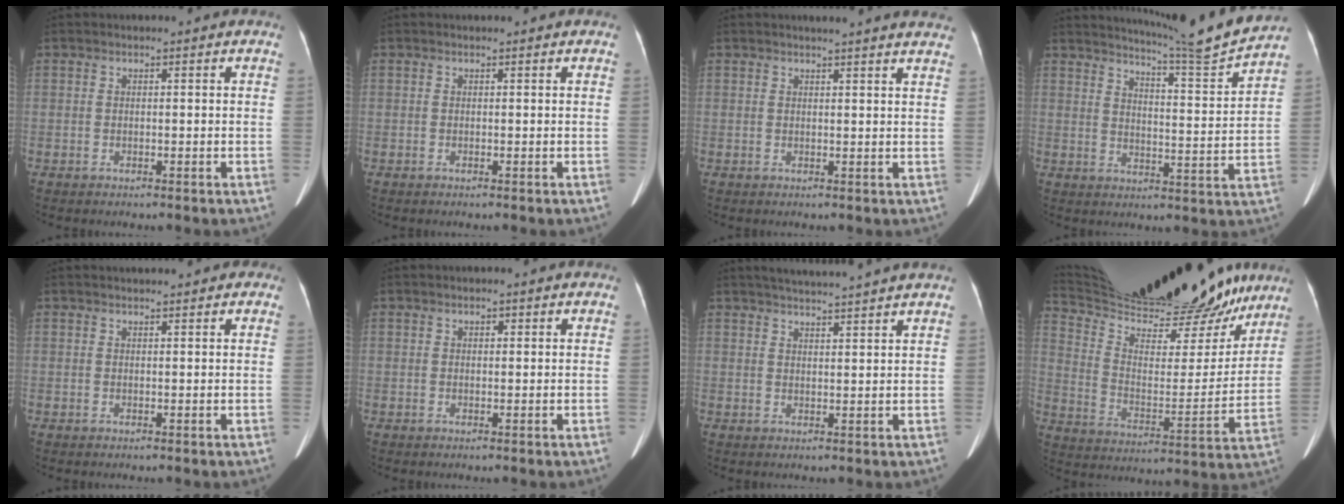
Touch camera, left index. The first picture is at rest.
{"total": 0.0}
{"total": 11.0, "force": [10.1, 0.3, 4.2], "torque": [-0.049, -0.004, 0.101]}
{"total": 12.2, "force": [11.5, -2.6, 3.1], "torque": [-0.061, -0.049, 0.167]}
{"total": 3.1, "force": [2.5, 0.9, 1.5], "torque": [-0.019, 0.022, 0.028]}
{"total": 0.9, "force": [0.4, 0.6, 0.6], "torque": [-0.009, 0.002, 0.006]}
{"total": 7.4, "force": [6.8, -0.9, 2.6], "torque": [-0.041, 0.020, 0.094]}
{"total": 27.1, "force": [24.1, 5.6, 11.2], "torque": [-0.194, -0.017, 0.355]}